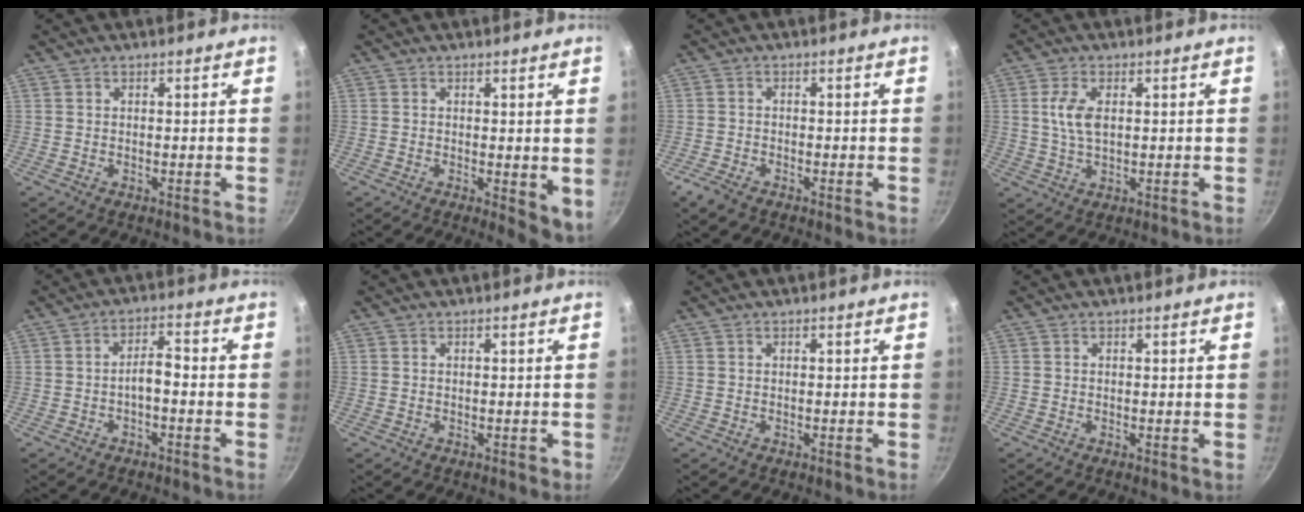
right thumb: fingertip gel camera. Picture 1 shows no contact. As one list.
[{"total": 5.2, "force": [-0.2, 2.4, 4.6], "torque": [-0.050, -0.006, 0.000]}, {"total": 3.0, "force": [-2.2, 1.2, 1.7], "torque": [-0.046, 0.008, -0.046]}, {"total": 5.7, "force": [1.1, 3.0, 4.8], "torque": [-0.092, 0.002, 0.020]}, {"total": 3.7, "force": [-1.6, 1.4, 3.1], "torque": [-0.050, 0.028, -0.026]}, {"total": 0.9, "force": [-0.2, 0.6, 0.6], "torque": [-0.004, 0.002, -0.002]}, {"total": 0.0}, {"total": 0.0}]